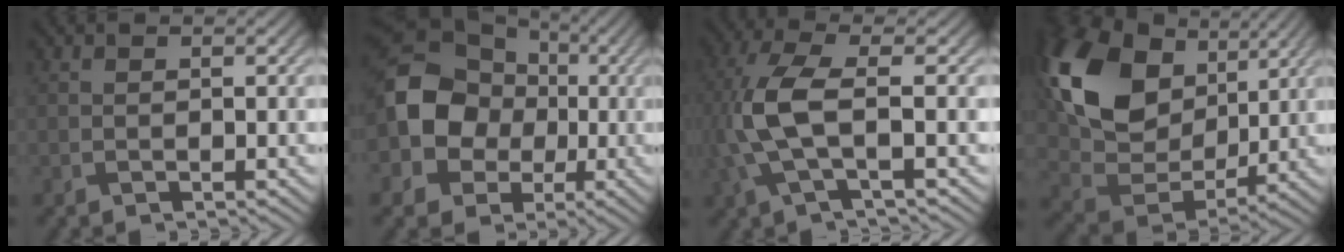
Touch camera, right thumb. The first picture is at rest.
{"total": 11.9, "force": [-0.8, 9.9, 6.5], "torque": [-0.136, 0.000, -0.038]}
{"total": 8.2, "force": [-0.5, 2.8, 7.6], "torque": [-0.193, 0.001, -0.015]}
{"total": 17.6, "force": [6.5, 12.1, 10.9], "torque": [-0.257, 0.023, 0.127]}